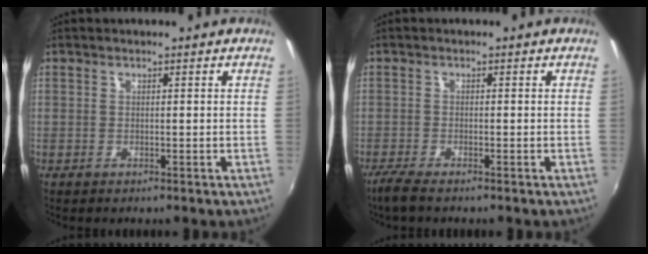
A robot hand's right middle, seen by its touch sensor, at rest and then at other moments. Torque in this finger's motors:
{"motor_torque": [0.30, -0.31, 0.00, 0.04]}